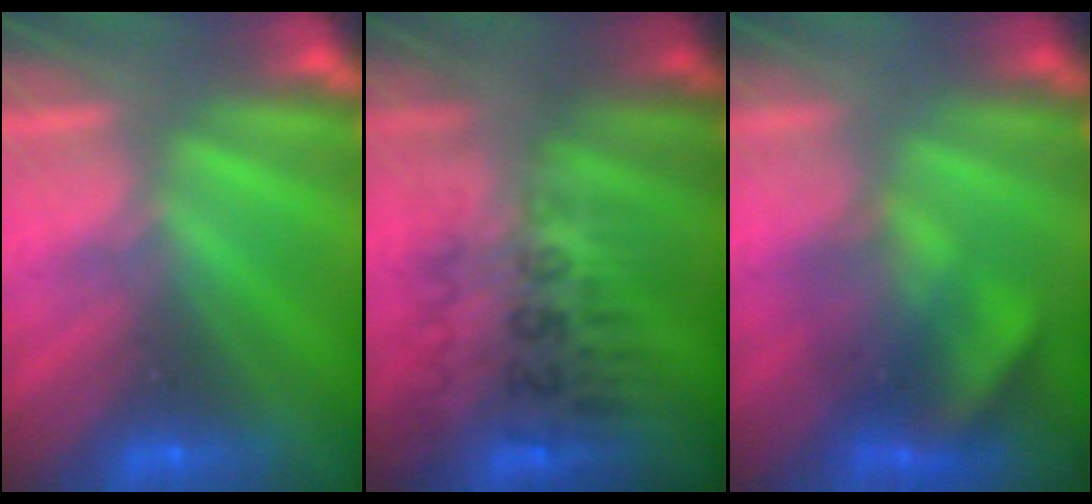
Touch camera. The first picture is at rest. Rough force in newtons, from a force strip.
{"total": 2.8}
{"total": 3.4}